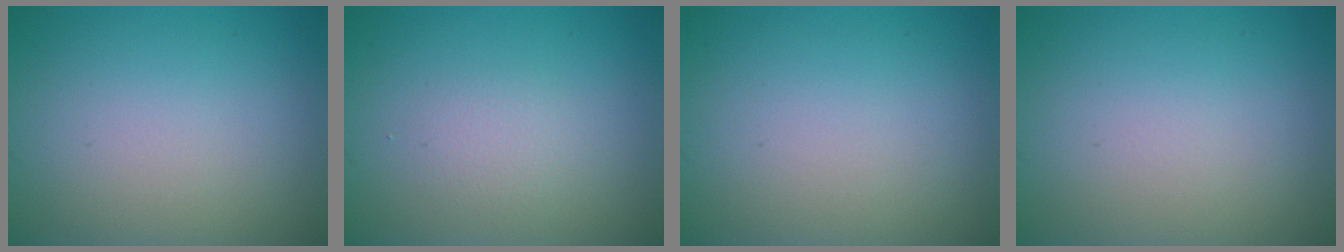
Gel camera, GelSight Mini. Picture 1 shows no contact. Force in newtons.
{"total": 1.3, "press": 1.3, "slide": 0.1}
{"total": 0.0}
{"total": 0.0}